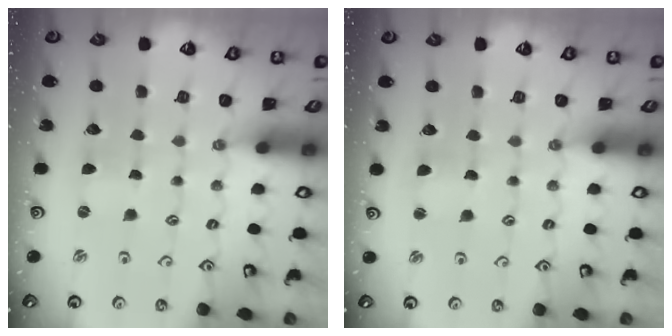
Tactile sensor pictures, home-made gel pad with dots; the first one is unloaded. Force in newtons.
{"total": 1.4, "press": 1.3, "slide": 0.3}